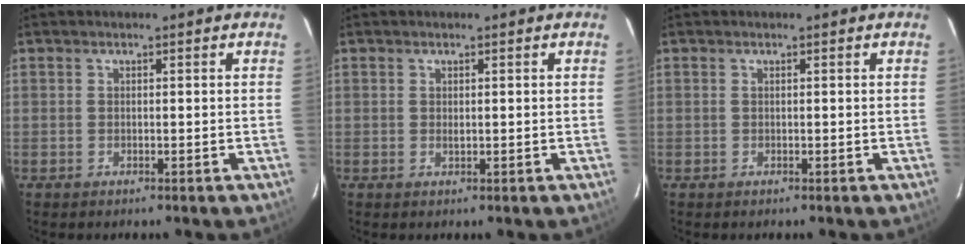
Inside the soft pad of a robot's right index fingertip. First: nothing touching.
{"total": 0.5, "force": [0.2, 0.2, 0.4], "torque": [-0.009, 0.000, 0.005]}
{"total": 0.0}